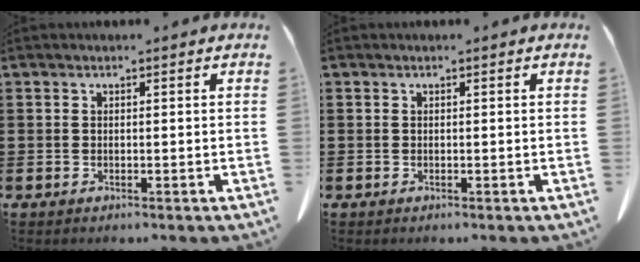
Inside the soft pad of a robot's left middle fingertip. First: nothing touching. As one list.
[{"total": 0.0}]